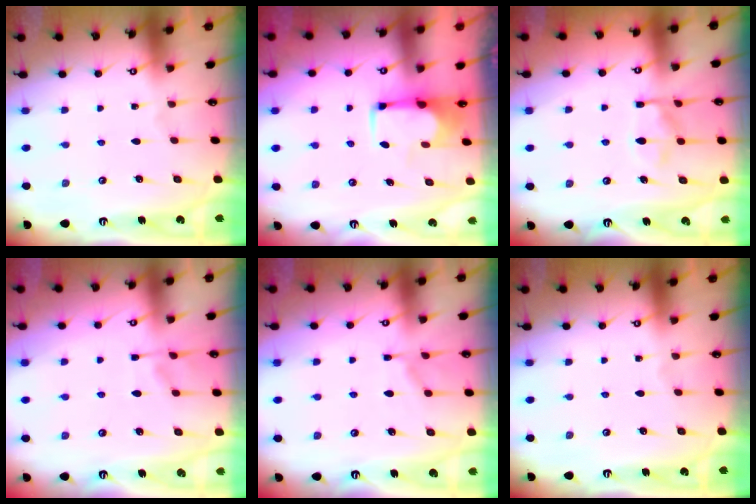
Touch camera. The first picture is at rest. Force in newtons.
{"total": 1.8, "press": 1.6, "slide": 0.8}
{"total": 10.9, "press": 10.8, "slide": 1.4}
{"total": 1.2, "press": 0.1, "slide": 1.2}
{"total": 6.7, "press": 6.6, "slide": 0.6}
{"total": 0.0}